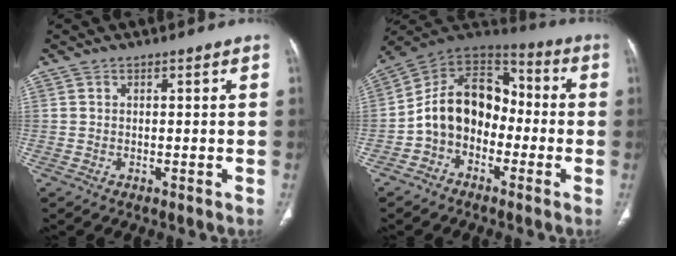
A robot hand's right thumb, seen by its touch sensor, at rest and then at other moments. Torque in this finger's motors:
{"motor_torque": [2.18, 2.07, 1.55, -0.90, 0.15]}